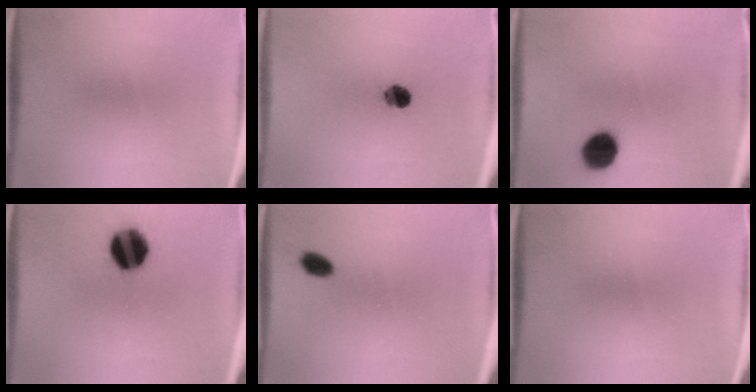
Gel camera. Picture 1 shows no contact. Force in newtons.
{"total": 4.9}
{"total": 8.6}
{"total": 14.3}
{"total": 3.6}
{"total": 0.0}